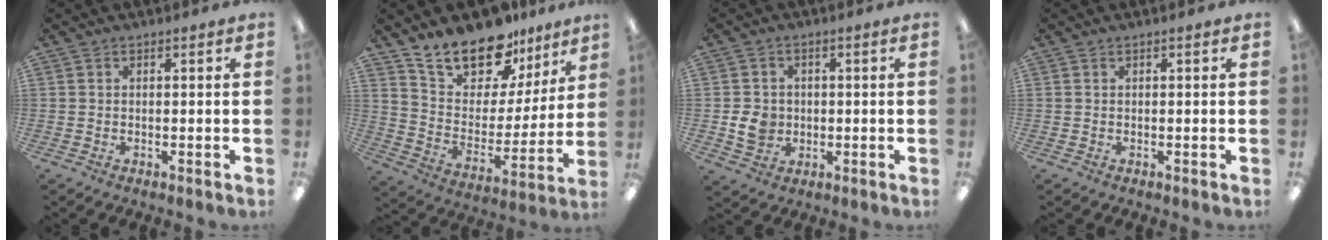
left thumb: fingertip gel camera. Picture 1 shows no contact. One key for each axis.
{"total": 16.6, "fx": 14.2, "fy": 7.3, "fz": 4.8, "tx": -0.096, "ty": -0.111, "tz": 0.259}
{"total": 6.0, "fx": -0.7, "fy": 5.4, "fz": 2.6, "tx": -0.046, "ty": 0.003, "tz": -0.013}
{"total": 0.0}